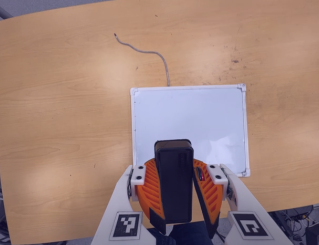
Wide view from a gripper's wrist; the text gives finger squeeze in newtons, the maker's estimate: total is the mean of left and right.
{"total": 9.8, "left": 9.9, "right": 9.8}